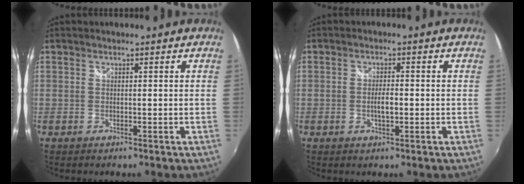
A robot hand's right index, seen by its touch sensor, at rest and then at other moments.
{"total": 2.6, "force": [-0.5, 0.9, 2.4], "torque": [-0.042, -0.002, -0.008]}